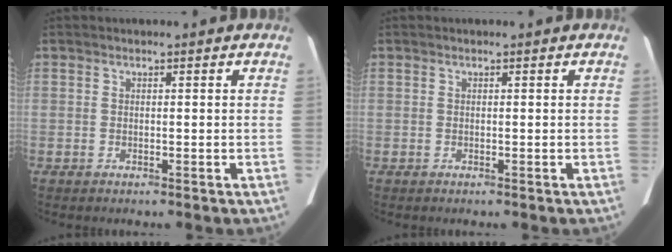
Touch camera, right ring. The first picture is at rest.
{"total": 0.0}